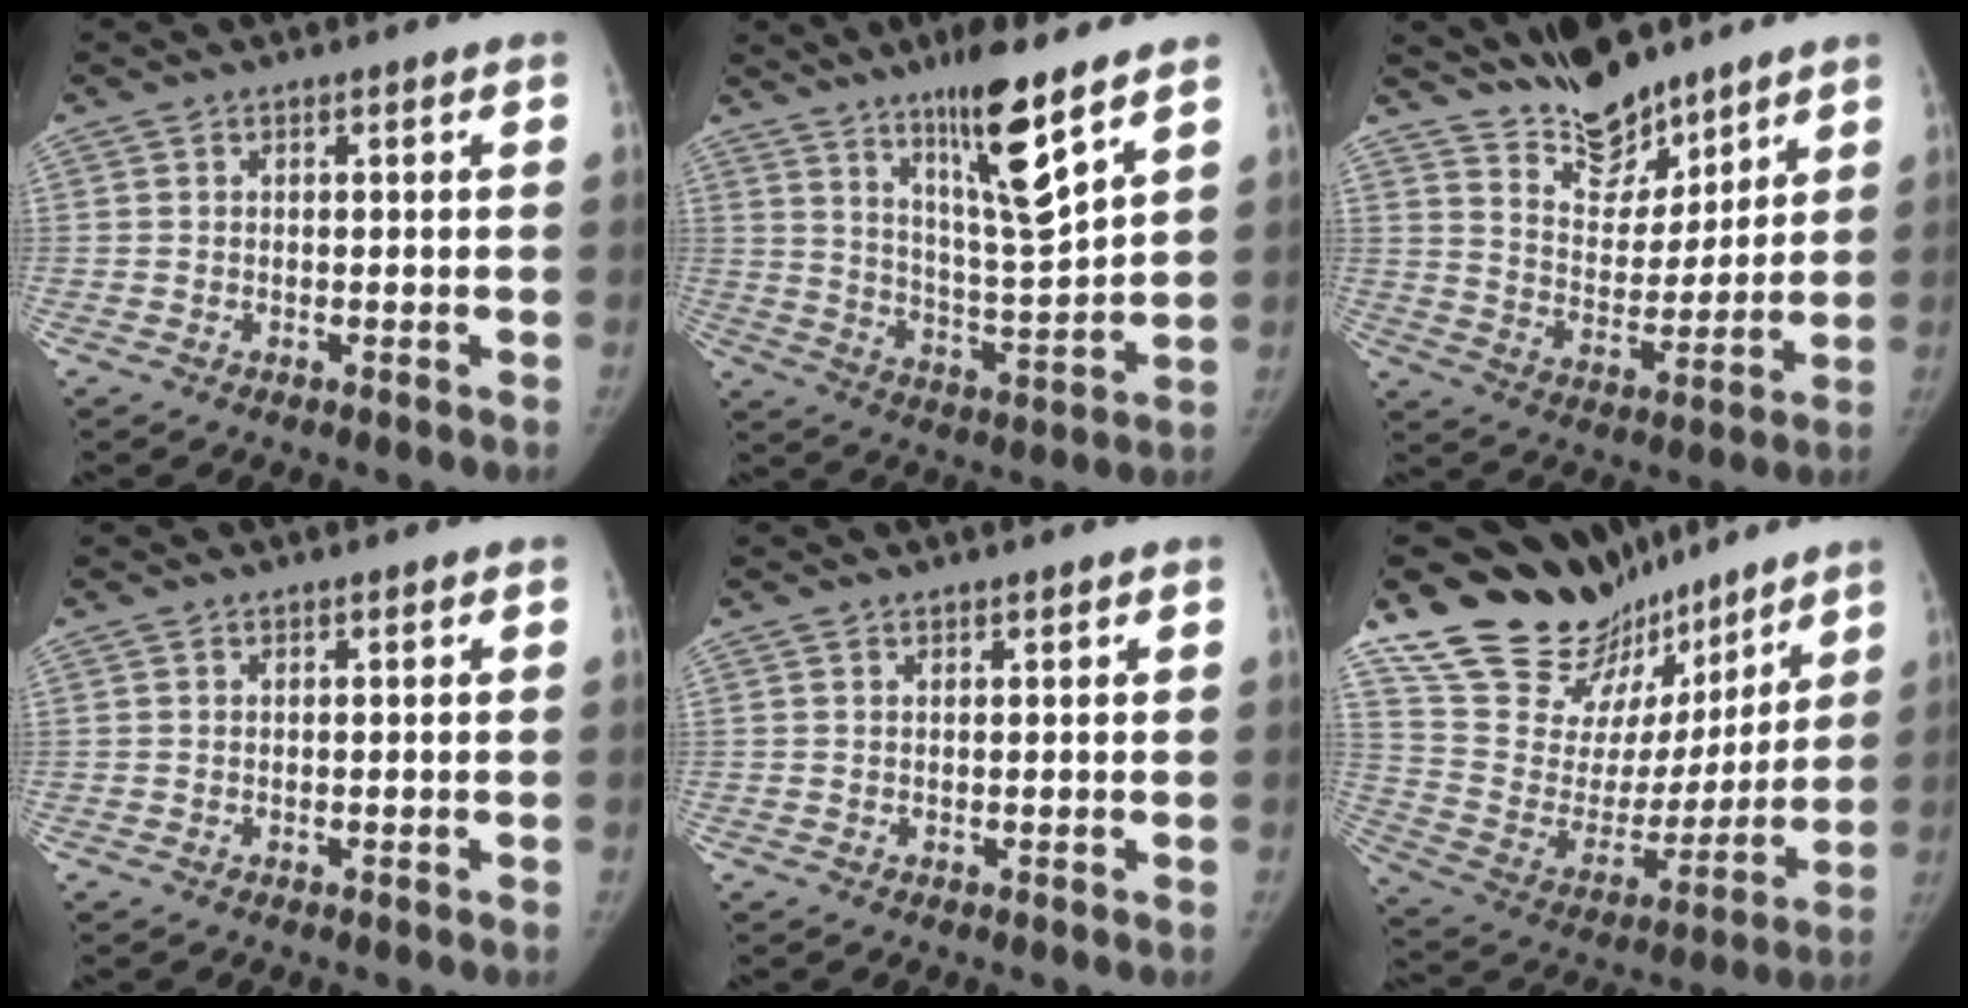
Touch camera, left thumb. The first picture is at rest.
{"total": 14.8, "force": [9.5, 1.5, 11.2], "torque": [-0.184, -0.070, 0.172]}
{"total": 13.1, "force": [11.0, 5.1, 4.8], "torque": [-0.044, -0.076, 0.199]}
{"total": 0.0}
{"total": 0.7, "force": [0.6, 0.2, 0.2], "torque": [-0.003, -0.003, 0.010]}
{"total": 21.8, "force": [18.4, 10.0, 6.2], "torque": [-0.053, -0.097, 0.312]}